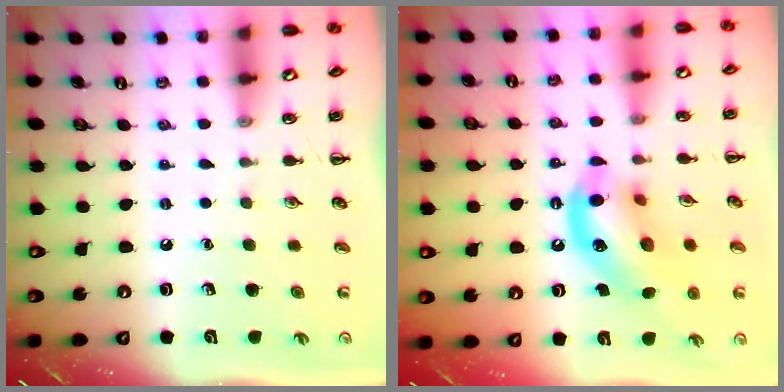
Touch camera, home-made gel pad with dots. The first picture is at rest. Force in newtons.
{"total": 14.7, "press": 14.5, "slide": 2.1}